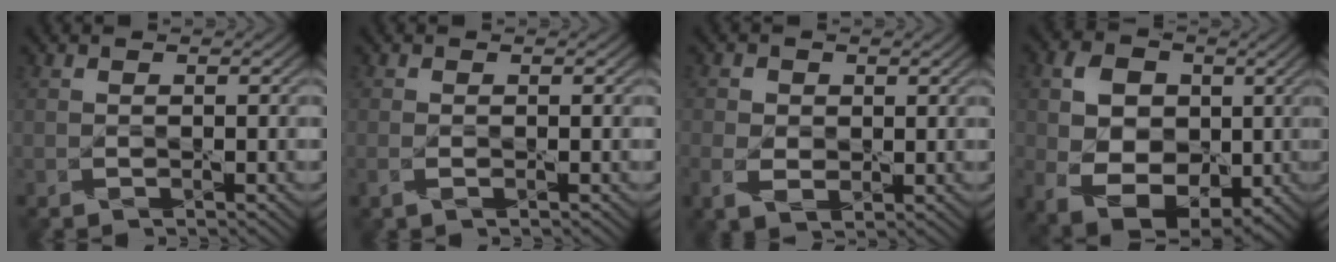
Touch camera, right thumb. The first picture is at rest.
{"total": 0.8, "force": [-0.4, 0.2, 0.7], "torque": [-0.018, -0.003, -0.007]}
{"total": 3.5, "force": [-0.1, 2.9, 2.1], "torque": [-0.056, -0.004, -0.005]}
{"total": 9.8, "force": [0.2, 7.4, 6.5], "torque": [-0.139, -0.010, -0.001]}